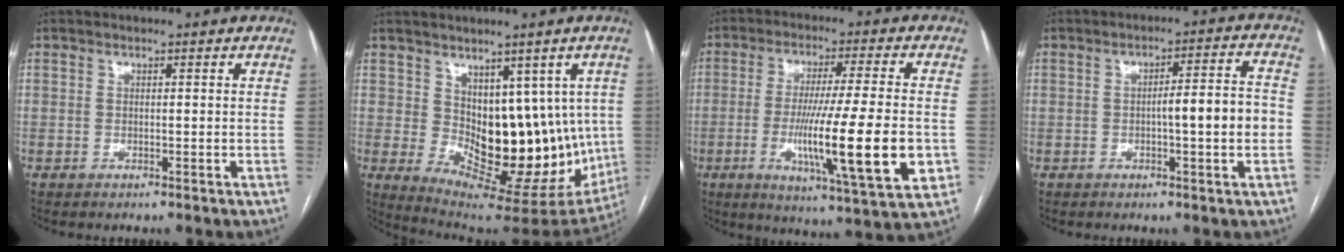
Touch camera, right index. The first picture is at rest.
{"total": 15.5, "force": [1.0, 8.0, 13.2], "torque": [-0.168, -0.007, 0.040]}
{"total": 18.0, "force": [-3.8, 0.5, 17.6], "torque": [-0.275, -0.027, -0.059]}
{"total": 7.6, "force": [-1.2, 0.4, 7.5], "torque": [-0.107, 0.017, -0.016]}